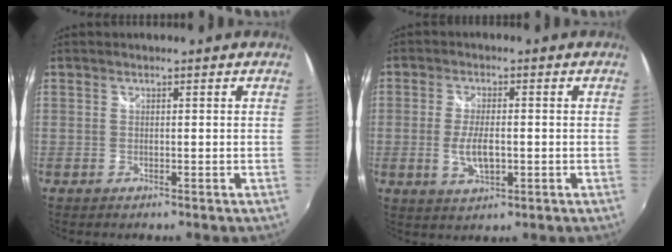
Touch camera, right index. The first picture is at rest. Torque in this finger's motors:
{"motor_torque": [0.14, -0.05, 0.22, 0.05]}